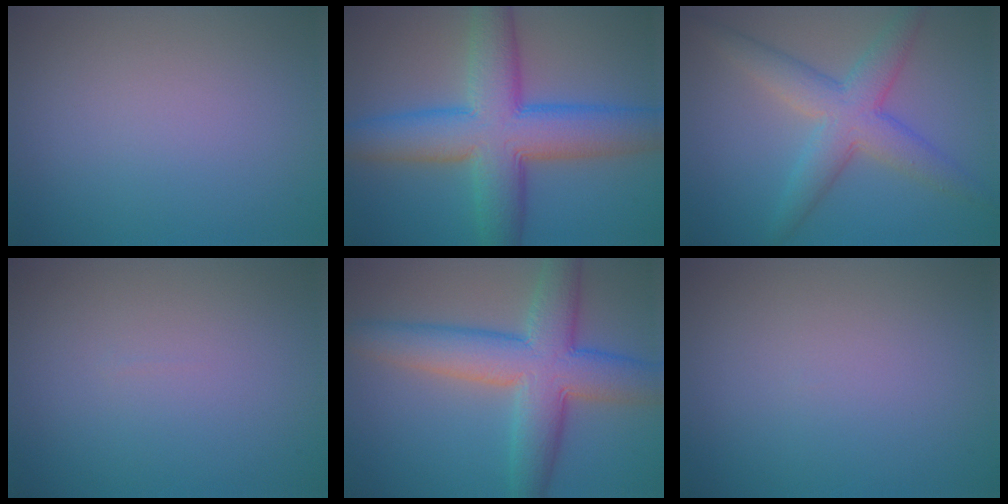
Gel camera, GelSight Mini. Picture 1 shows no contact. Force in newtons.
{"total": 10.2, "press": 10.2, "slide": 0.3}
{"total": 5.3, "press": 5.3, "slide": 0.1}
{"total": 0.0}
{"total": 8.9, "press": 8.9, "slide": 0.3}
{"total": 0.0}